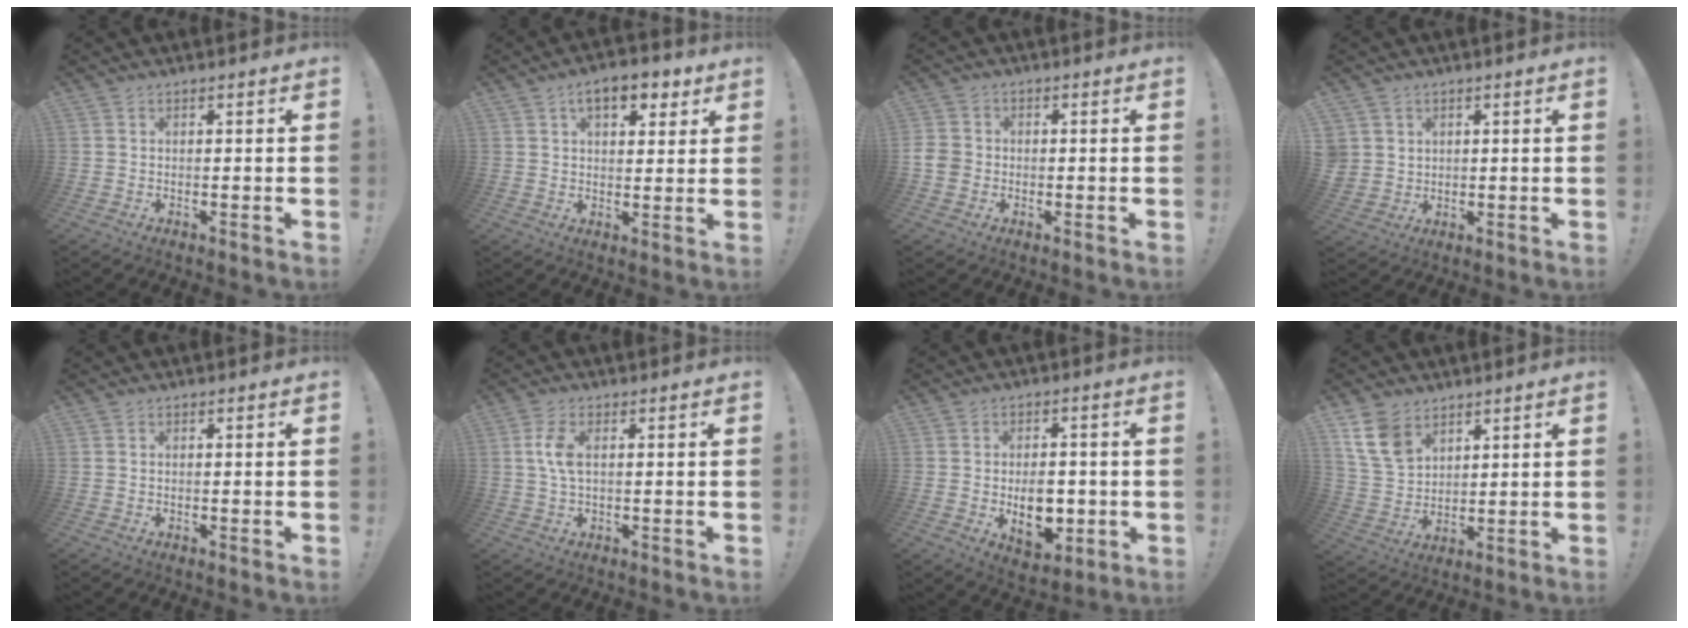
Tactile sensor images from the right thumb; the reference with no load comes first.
{"total": 8.8, "force": [4.7, 4.5, 5.9], "torque": [-0.071, -0.011, 0.079]}
{"total": 5.1, "force": [-1.3, 4.5, 2.1], "torque": [-0.044, 0.014, -0.022]}
{"total": 3.9, "force": [2.0, 3.3, 0.5], "torque": [-0.011, -0.008, 0.041]}
{"total": 0.0}
{"total": 5.6, "force": [0.9, 2.5, 4.9], "torque": [-0.091, 0.003, 0.013]}
{"total": 10.3, "force": [-1.8, 7.1, 7.3], "torque": [-0.088, 0.003, -0.026]}
{"total": 11.1, "force": [6.9, 6.9, 5.2], "torque": [-0.098, -0.026, 0.138]}